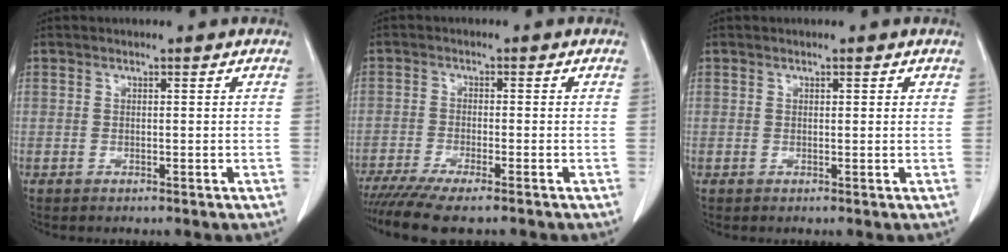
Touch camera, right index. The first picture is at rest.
{"total": 9.5, "force": [-7.7, 0.6, 5.4], "torque": [-0.083, -0.019, -0.125]}
{"total": 0.6, "force": [0.4, 0.3, 0.4], "torque": [-0.005, -0.001, 0.004]}